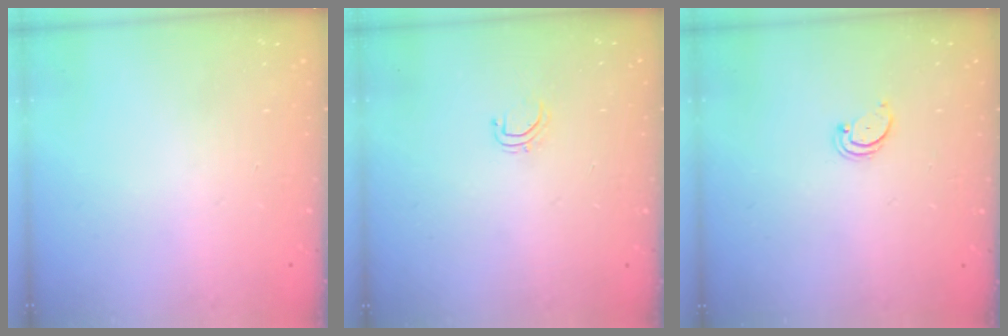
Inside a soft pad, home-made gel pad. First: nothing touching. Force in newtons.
{"total": 3.8, "press": 3.8, "slide": 0.2}
{"total": 2.0, "press": 2.0, "slide": 0.2}